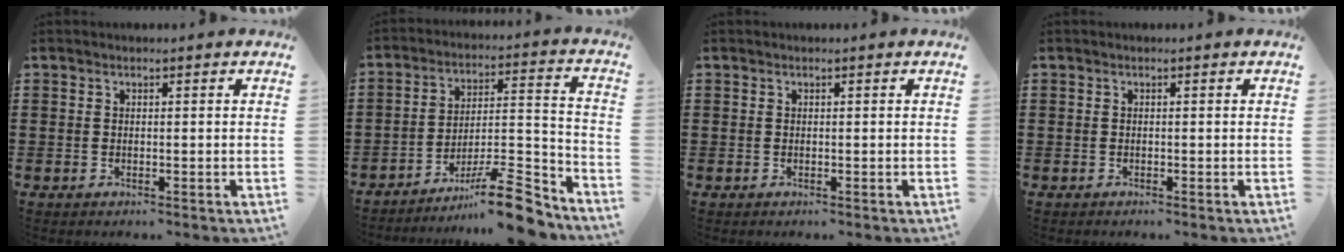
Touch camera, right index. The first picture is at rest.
{"total": 12.8, "force": [-10.0, 2.2, 7.7], "torque": [-0.102, 0.046, -0.177]}
{"total": 0.0}
{"total": 0.0}